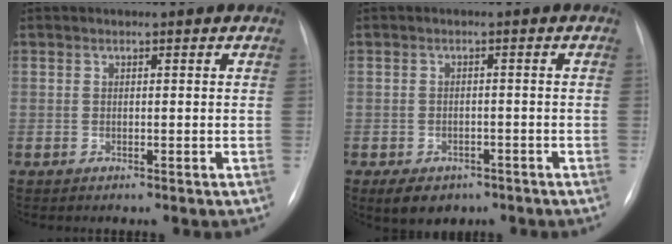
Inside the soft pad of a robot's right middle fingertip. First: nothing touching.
{"total": 5.9, "force": [-4.0, 3.8, 2.3], "torque": [-0.031, 0.003, -0.050]}